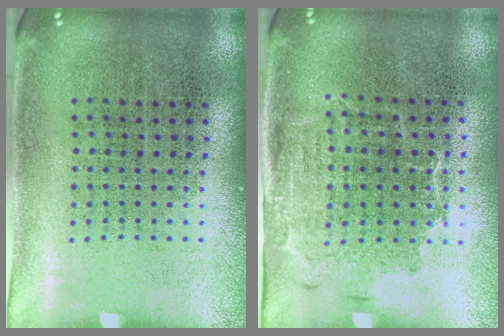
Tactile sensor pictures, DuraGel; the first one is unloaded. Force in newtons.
{"total": 1.6, "press": 1.3, "slide": 1.0}